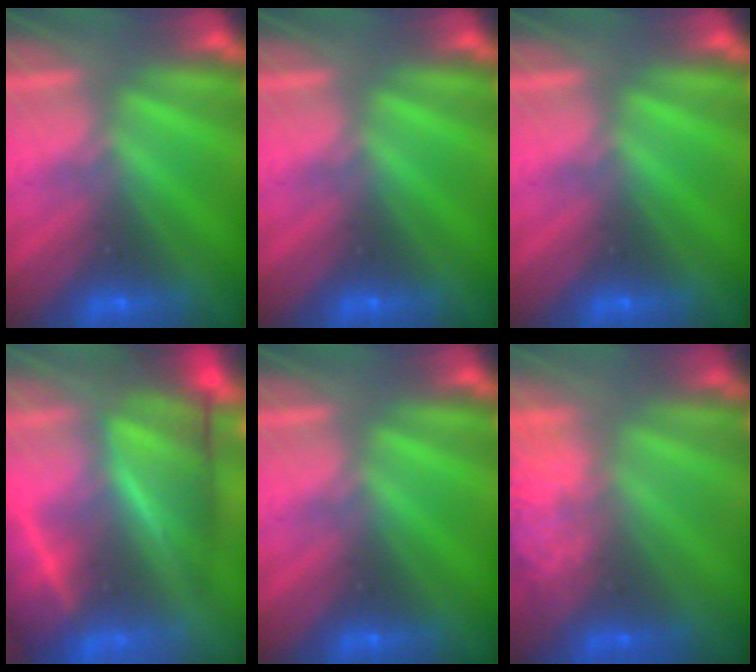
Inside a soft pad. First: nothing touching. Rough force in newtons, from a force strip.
{"total": 0.0}
{"total": 0.0}
{"total": 7.5}
{"total": 0.0}
{"total": 7.3}